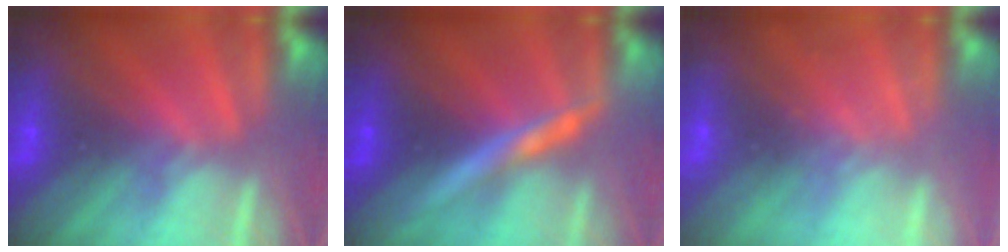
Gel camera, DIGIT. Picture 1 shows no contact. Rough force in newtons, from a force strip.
{"total": 2.9}
{"total": 2.3}